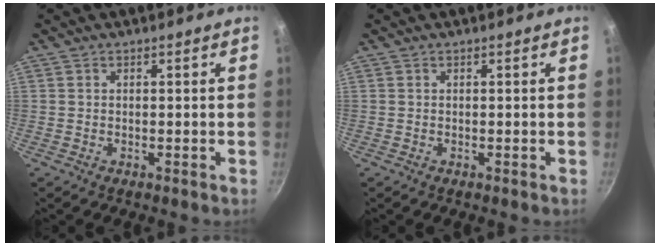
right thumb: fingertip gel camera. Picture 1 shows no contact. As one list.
[{"total": 0.0}]